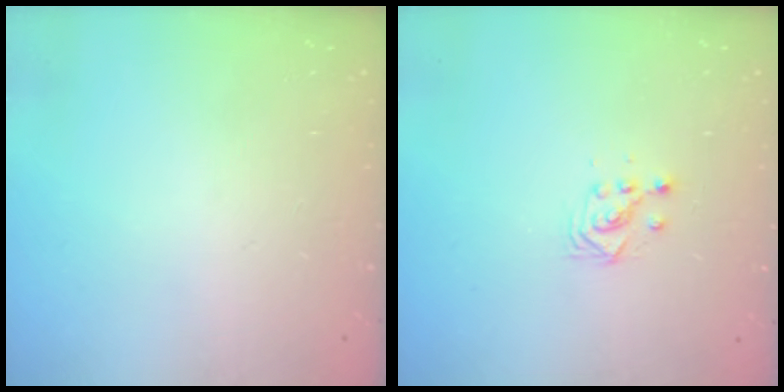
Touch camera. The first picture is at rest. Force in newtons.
{"total": 3.0, "press": 3.0, "slide": 0.2}